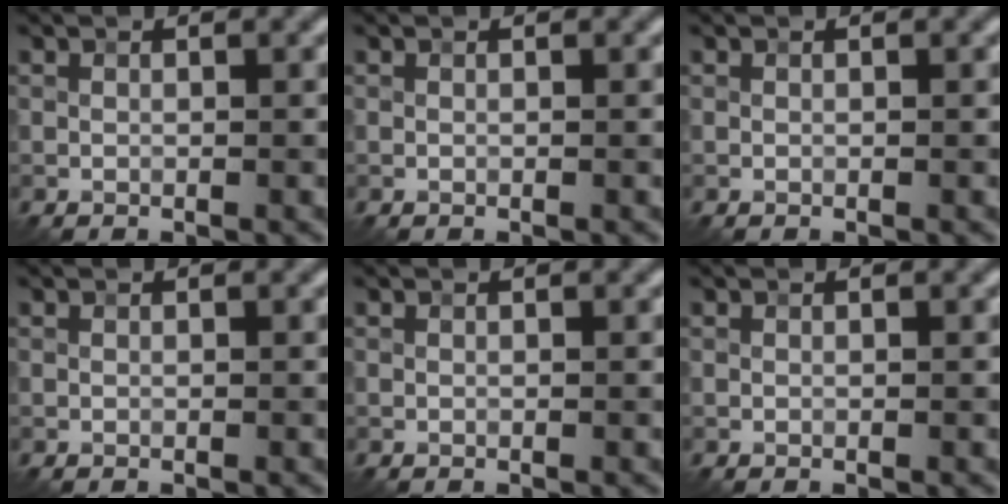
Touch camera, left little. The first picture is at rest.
{"total": 0.0}
{"total": 0.0}
{"total": 0.0}
{"total": 0.0}
{"total": 0.0}